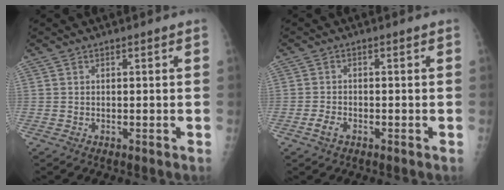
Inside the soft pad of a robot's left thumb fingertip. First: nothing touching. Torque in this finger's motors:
{"motor_torque": [-0.25, 0.24, 0.19, 0.03, 0.02]}